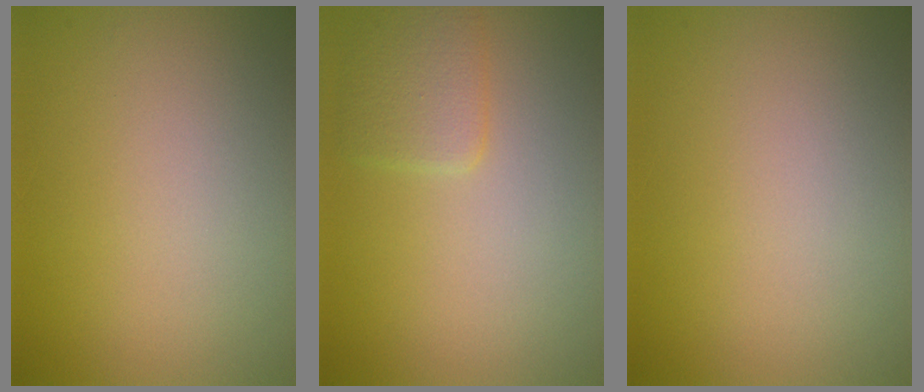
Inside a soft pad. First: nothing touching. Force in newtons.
{"total": 2.2, "press": 2.2, "slide": 0.1}
{"total": 0.0}